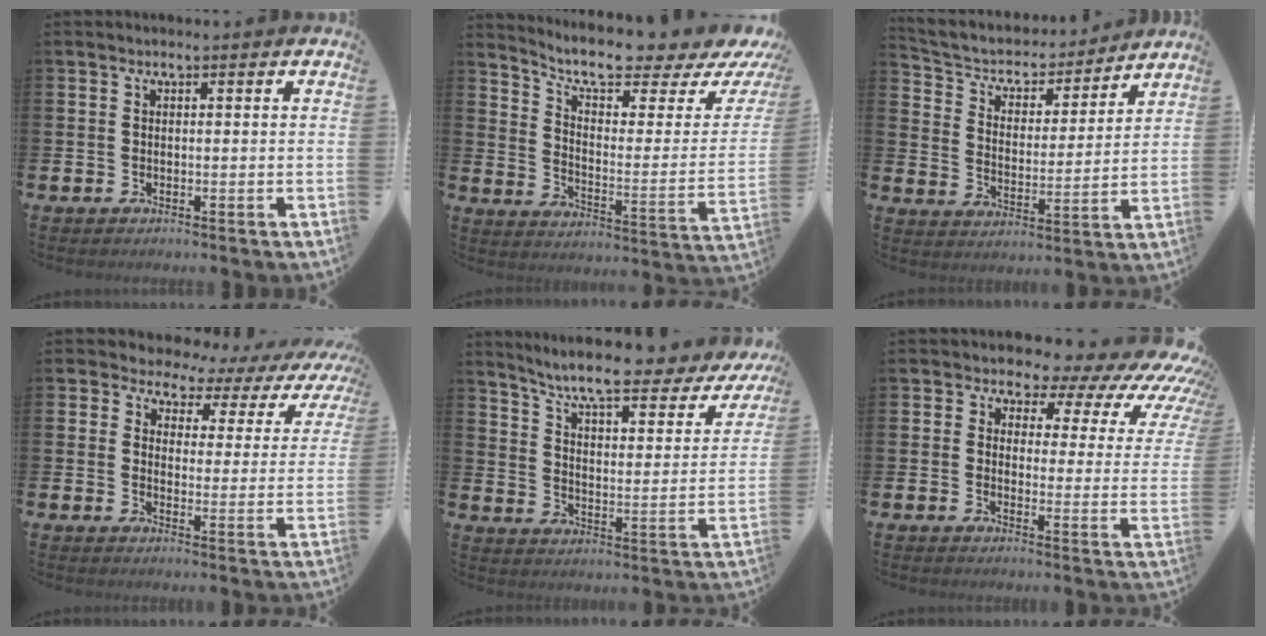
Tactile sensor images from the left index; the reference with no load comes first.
{"total": 9.4, "force": [8.4, 0.9, 4.0], "torque": [-0.100, -0.069, 0.138]}
{"total": 5.3, "force": [4.9, 2.1, 0.6], "torque": [-0.046, -0.042, 0.078]}
{"total": 3.2, "force": [2.2, 2.3, 0.3], "torque": [-0.020, -0.029, 0.025]}
{"total": 8.0, "force": [6.5, 1.2, 4.5], "torque": [-0.108, -0.052, 0.101]}
{"total": 5.5, "force": [4.2, 2.8, 2.1], "torque": [-0.036, -0.048, 0.059]}